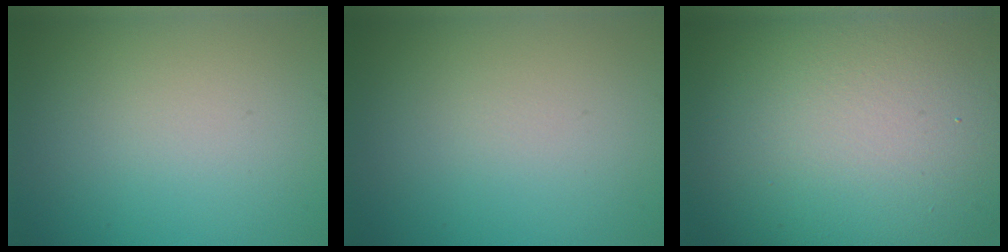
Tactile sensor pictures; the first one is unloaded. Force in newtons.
{"total": 0.0}
{"total": 20.5, "press": 20.4, "slide": 1.1}